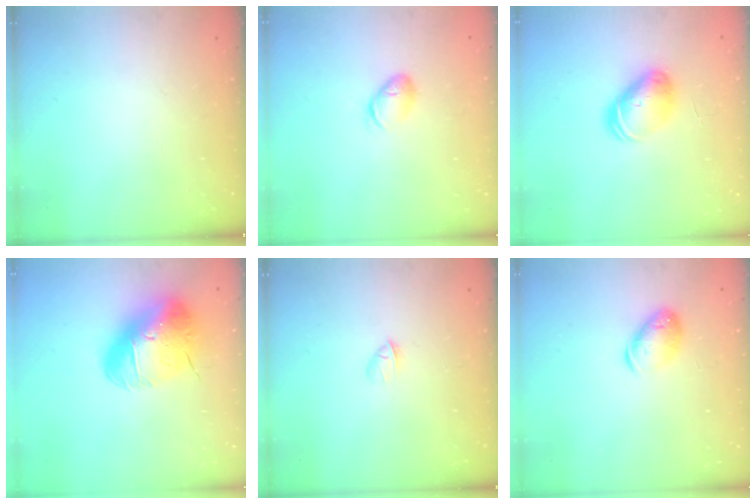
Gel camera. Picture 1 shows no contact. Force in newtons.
{"total": 7.4, "press": 7.4, "slide": 0.8}
{"total": 8.6, "press": 8.6, "slide": 0.4}
{"total": 20.4, "press": 20.2, "slide": 3.2}
{"total": 2.4, "press": 2.2, "slide": 0.8}
{"total": 10.2, "press": 10.1, "slide": 1.4}